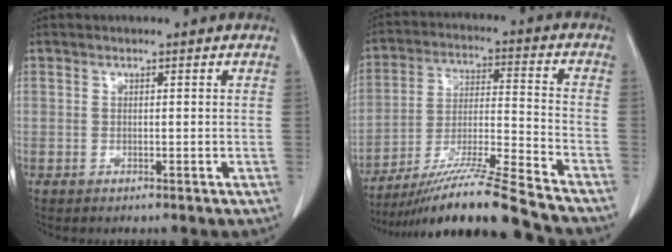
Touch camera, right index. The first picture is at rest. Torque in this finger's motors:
{"motor_torque": [1.10, -1.05, 0.67, 0.20]}